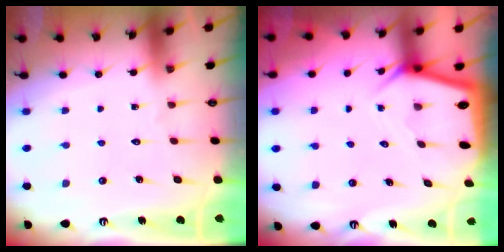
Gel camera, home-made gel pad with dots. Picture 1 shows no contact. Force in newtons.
{"total": 3.3, "press": 3.3, "slide": 0.2}